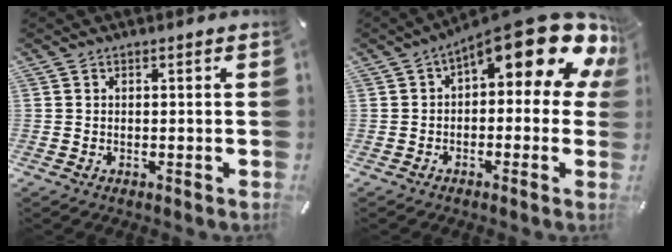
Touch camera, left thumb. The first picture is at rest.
{"total": 16.5, "force": [9.2, 6.0, 12.4], "torque": [-0.173, -0.074, 0.153]}